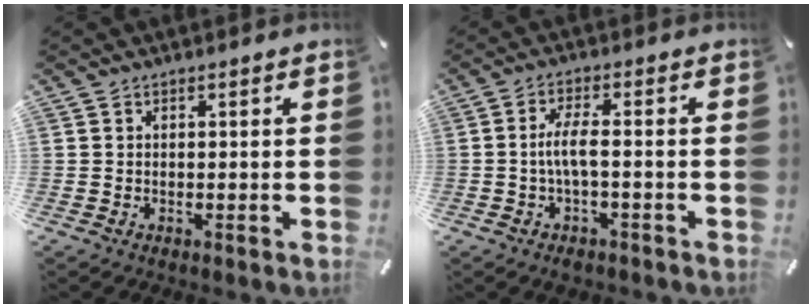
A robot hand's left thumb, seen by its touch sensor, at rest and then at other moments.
{"total": 6.3, "force": [-1.2, 1.6, 5.9], "torque": [-0.123, -0.002, -0.027]}